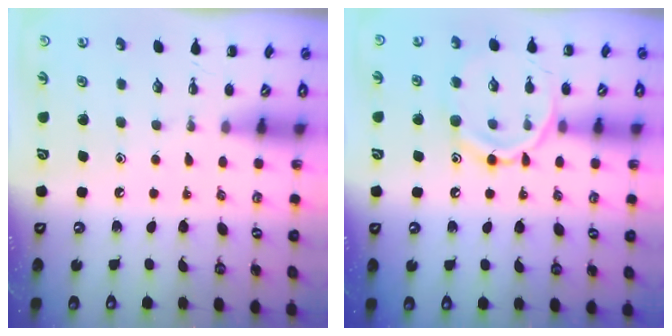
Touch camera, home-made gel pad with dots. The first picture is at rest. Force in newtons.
{"total": 13.1, "press": 13.1, "slide": 0.8}